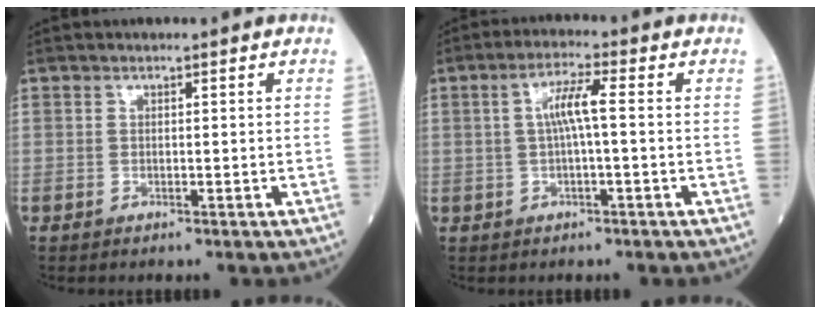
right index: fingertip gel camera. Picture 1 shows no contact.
{"total": 4.7, "force": [0.4, 0.2, 4.6], "torque": [-0.087, 0.013, 0.010]}